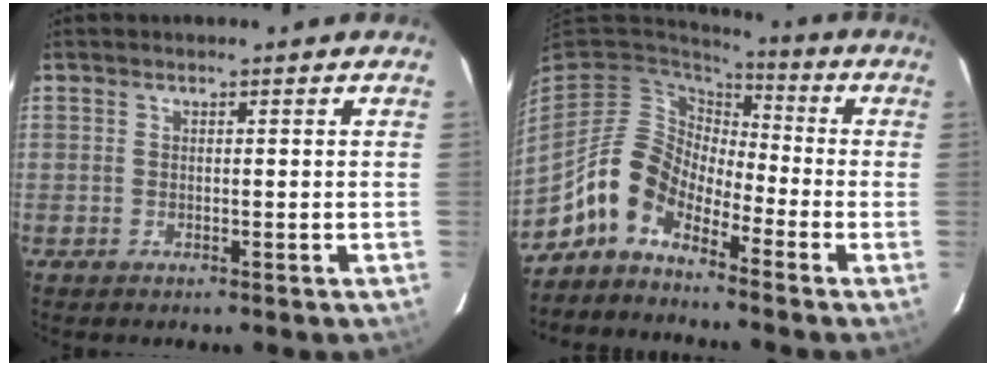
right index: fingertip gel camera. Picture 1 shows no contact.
{"total": 9.2, "force": [-6.3, 5.4, 3.9], "torque": [-0.078, 0.029, -0.138]}